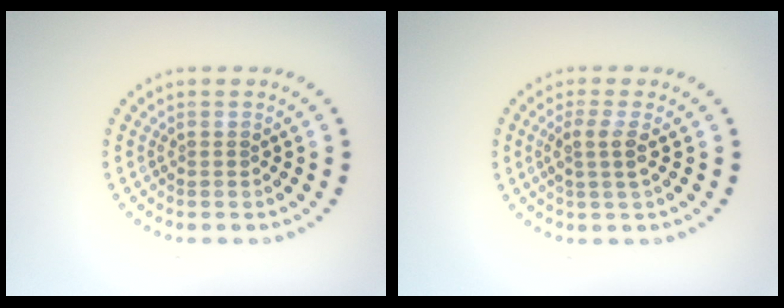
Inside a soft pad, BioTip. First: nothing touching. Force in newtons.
{"total": 2.1, "press": 1.8, "slide": 1.2}